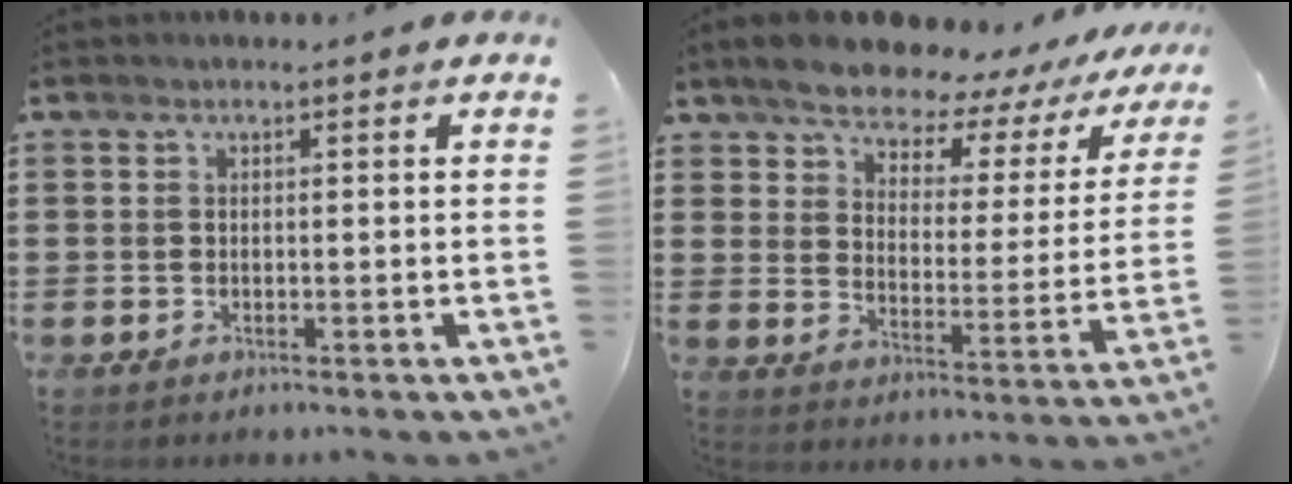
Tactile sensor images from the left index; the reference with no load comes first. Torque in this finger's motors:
{"motor_torque": [2.14, 0.00, 1.05, 0.21]}